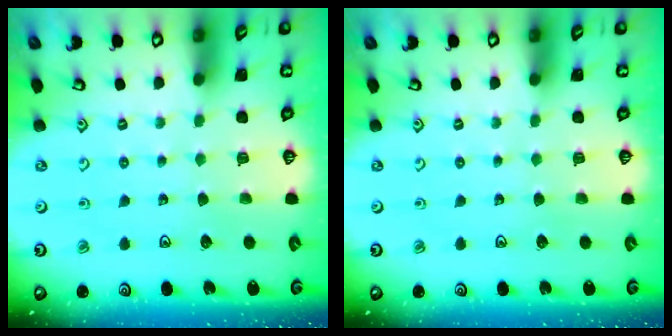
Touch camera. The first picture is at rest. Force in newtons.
{"total": 0.0}